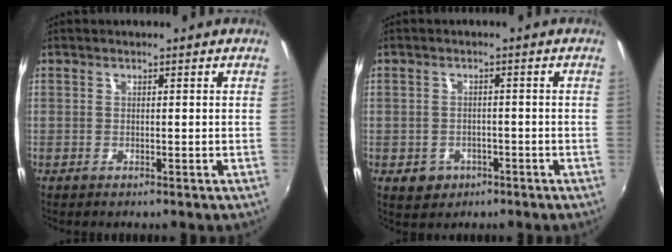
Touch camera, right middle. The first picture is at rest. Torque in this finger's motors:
{"motor_torque": [0.29, -0.33, 0.03, 0.01]}